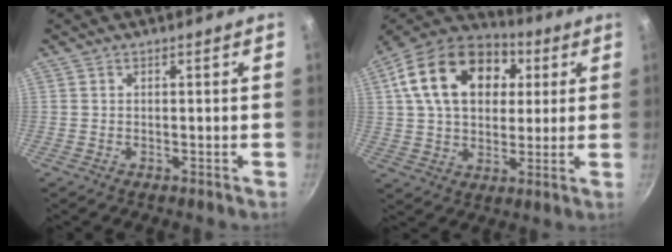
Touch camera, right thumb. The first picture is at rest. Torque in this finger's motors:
{"motor_torque": [0.40, 3.91, 1.16, -0.12, 0.14]}